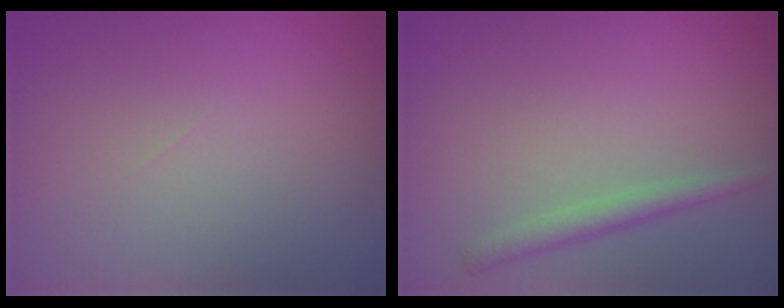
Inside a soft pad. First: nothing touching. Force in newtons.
{"total": 1.8, "press": 1.8, "slide": 0.1}